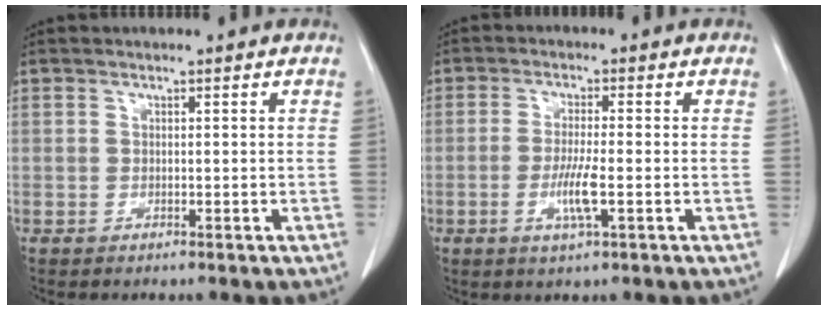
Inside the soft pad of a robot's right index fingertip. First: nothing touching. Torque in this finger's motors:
{"motor_torque": [0.55, -0.16, 0.22, 0.07]}